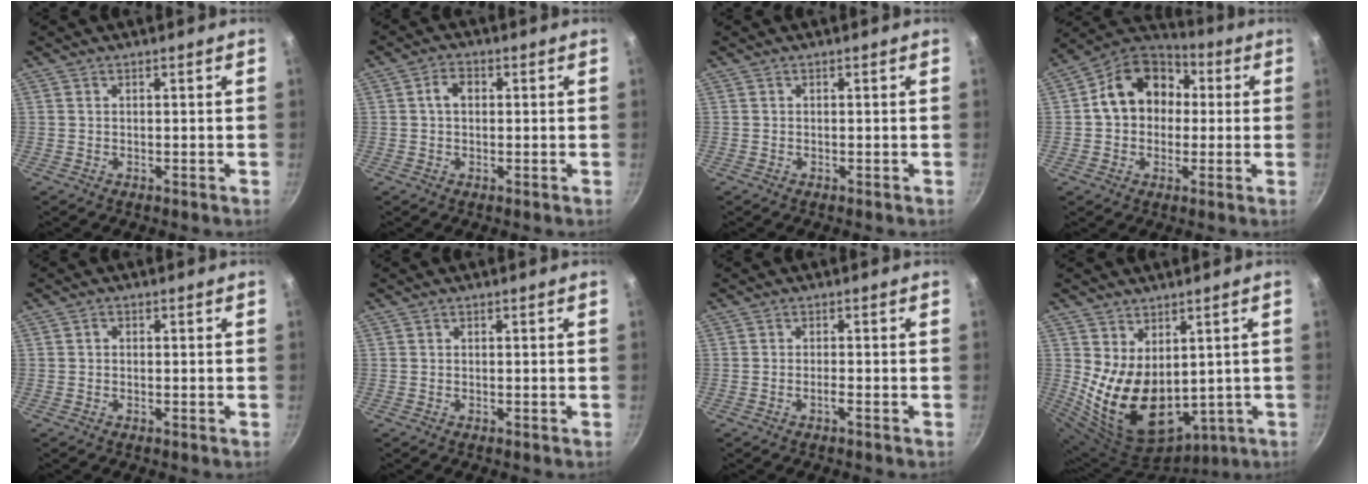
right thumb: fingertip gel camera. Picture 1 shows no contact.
{"total": 3.4, "force": [0.5, 2.4, 2.3], "torque": [-0.030, 0.009, 0.005]}
{"total": 0.0}
{"total": 15.1, "force": [1.9, 12.0, 9.1], "torque": [-0.114, 0.036, 0.013]}
{"total": 0.9, "force": [0.0, 0.8, 0.5], "torque": [-0.007, 0.007, -0.001]}
{"total": 0.0}
{"total": 1.1, "force": [-0.6, 0.0, 0.9], "torque": [-0.023, 0.006, -0.015]}
{"total": 14.9, "force": [1.3, 9.7, 11.2], "torque": [-0.168, -0.035, 0.057]}